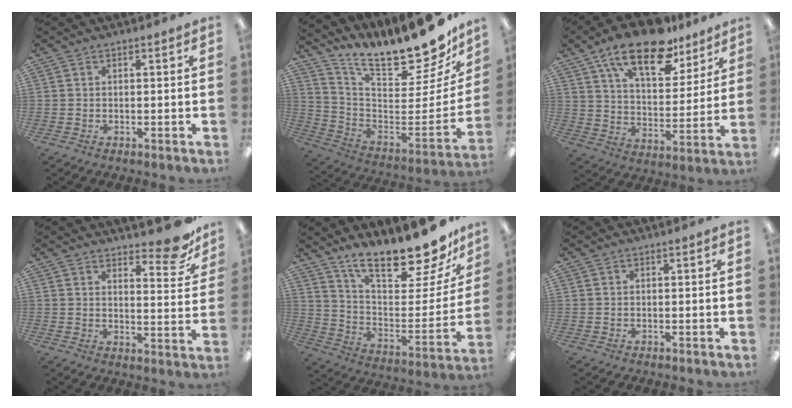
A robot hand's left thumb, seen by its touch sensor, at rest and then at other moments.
{"total": 18.3, "force": [15.7, 4.8, 8.1], "torque": [-0.092, -0.148, 0.253]}
{"total": 18.7, "force": [12.9, 8.0, 11.0], "torque": [-0.182, -0.066, 0.219]}
{"total": 9.5, "force": [7.8, 3.0, 4.6], "torque": [-0.039, -0.060, 0.131]}
{"total": 19.9, "force": [16.8, 5.1, 9.4], "torque": [-0.136, -0.133, 0.285]}
{"total": 0.0}